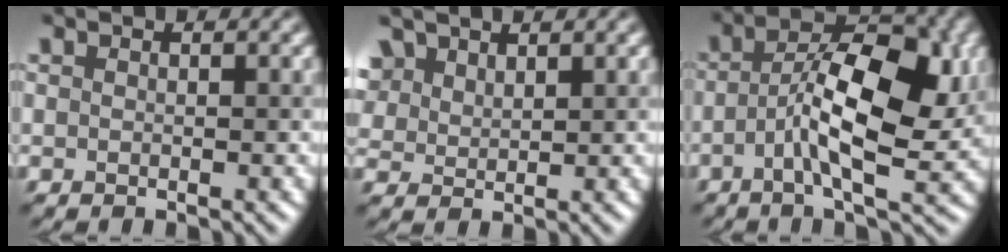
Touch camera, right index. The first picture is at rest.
{"total": 3.5, "force": [2.5, 2.0, 1.4], "torque": [-0.047, 0.007, 0.058]}
{"total": 9.2, "force": [-0.6, 3.5, 8.5], "torque": [-0.140, 0.011, -0.016]}